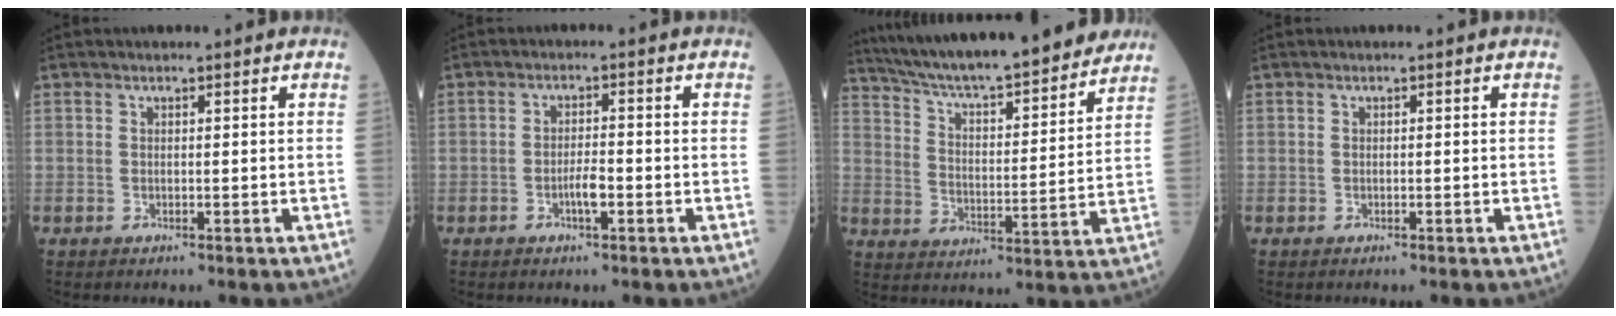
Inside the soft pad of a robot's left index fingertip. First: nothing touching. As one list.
[{"total": 2.8, "force": [-1.4, 0.4, 2.3], "torque": [-0.041, -0.001, -0.027]}, {"total": 23.3, "force": [20.8, 2.6, 10.4], "torque": [-0.172, -0.005, 0.301]}, {"total": 0.0}]